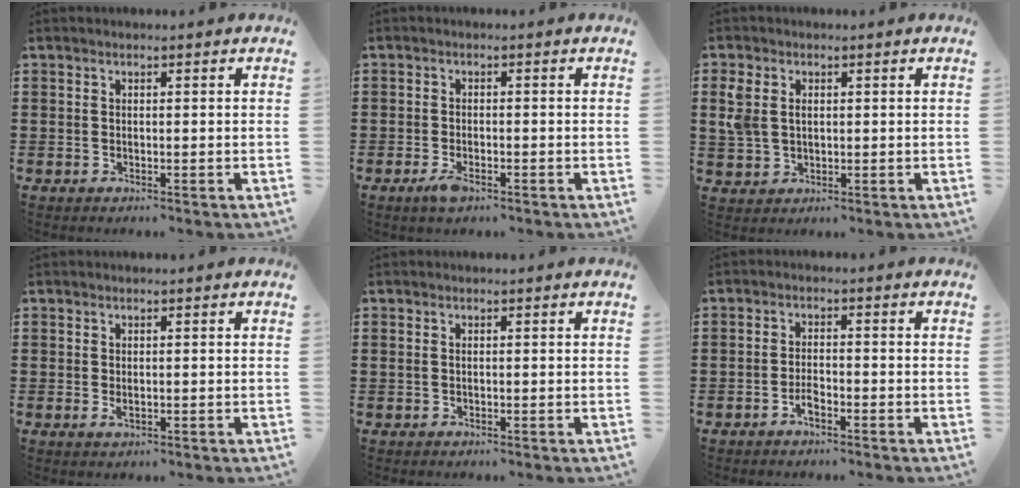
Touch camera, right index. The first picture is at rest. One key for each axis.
{"total": 2.1, "fx": -1.2, "fy": 0.8, "fz": 1.6, "tx": -0.040, "ty": -0.005, "tz": -0.027}
{"total": 3.4, "fx": 1.1, "fy": 2.5, "fz": 2.0, "tx": -0.054, "ty": 0.008, "tz": 0.017}
{"total": 0.8, "fx": -0.1, "fy": 0.4, "fz": 0.7, "tx": -0.011, "ty": 0.002, "tz": -0.001}
{"total": 0.5, "fx": 0.1, "fy": 0.4, "fz": 0.3, "tx": -0.009, "ty": 0.001, "tz": 0.003}
{"total": 2.2, "fx": -1.4, "fy": 0.7, "fz": 1.5, "tx": -0.029, "ty": 0.003, "tz": -0.028}